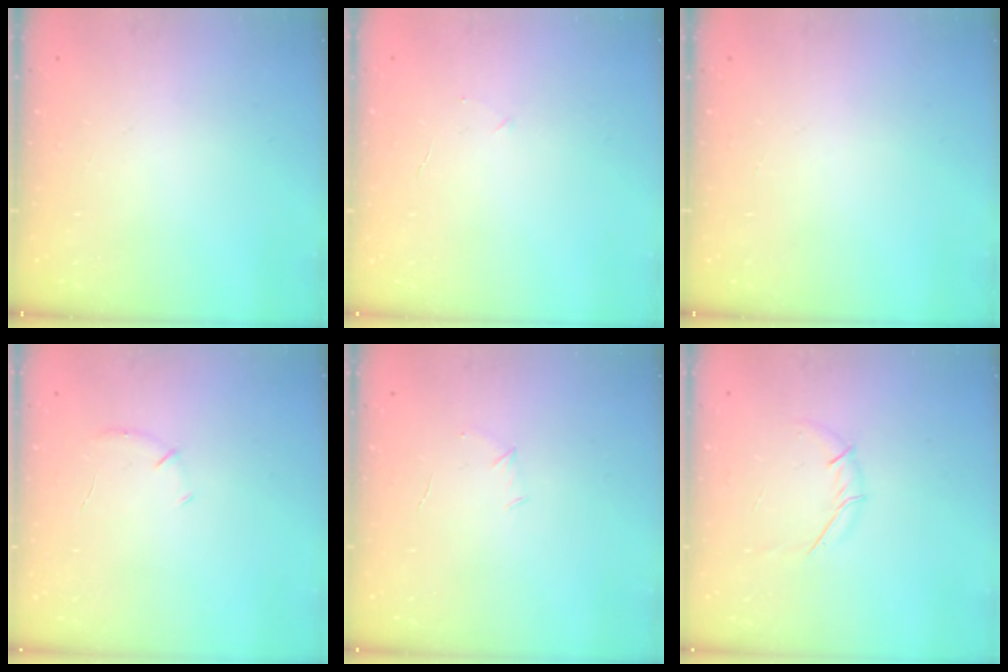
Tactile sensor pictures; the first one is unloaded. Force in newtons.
{"total": 2.4, "press": 2.3, "slide": 0.8}
{"total": 0.0}
{"total": 6.1, "press": 5.9, "slide": 1.7}
{"total": 3.9, "press": 3.8, "slide": 1.1}
{"total": 3.9, "press": 3.8, "slide": 0.8}